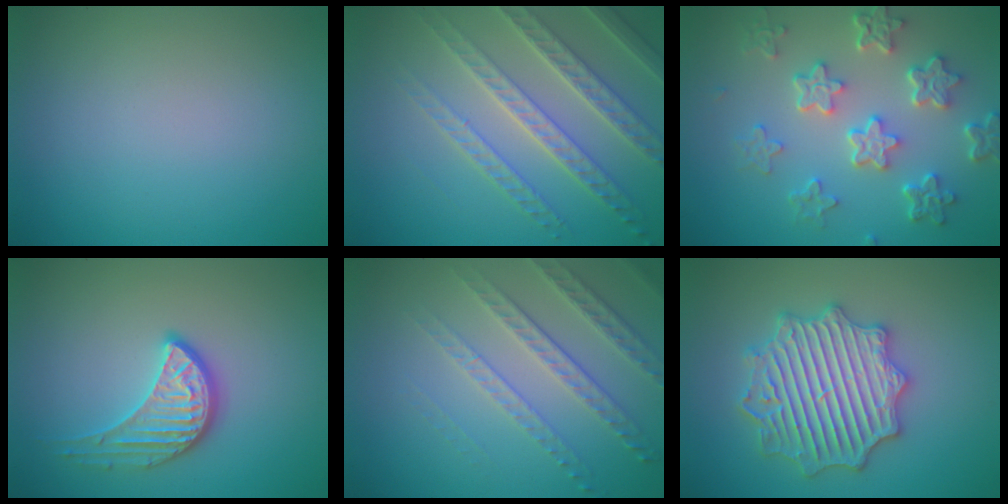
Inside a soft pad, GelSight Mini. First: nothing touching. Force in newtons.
{"total": 5.2, "press": 4.6, "slide": 2.4}
{"total": 5.8, "press": 4.4, "slide": 3.8}
{"total": 3.5, "press": 3.1, "slide": 1.7}
{"total": 3.6, "press": 3.2, "slide": 1.6}
{"total": 6.8, "press": 6.7, "slide": 1.1}